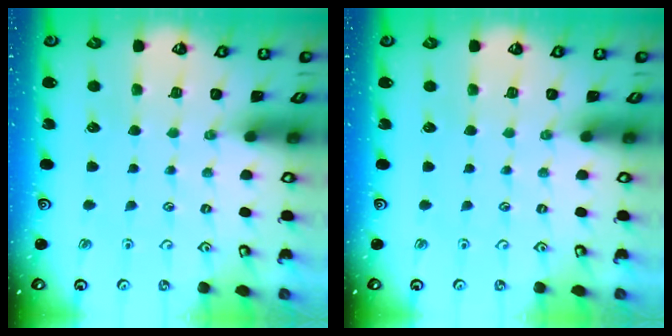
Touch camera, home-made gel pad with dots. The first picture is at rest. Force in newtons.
{"total": 0.0}